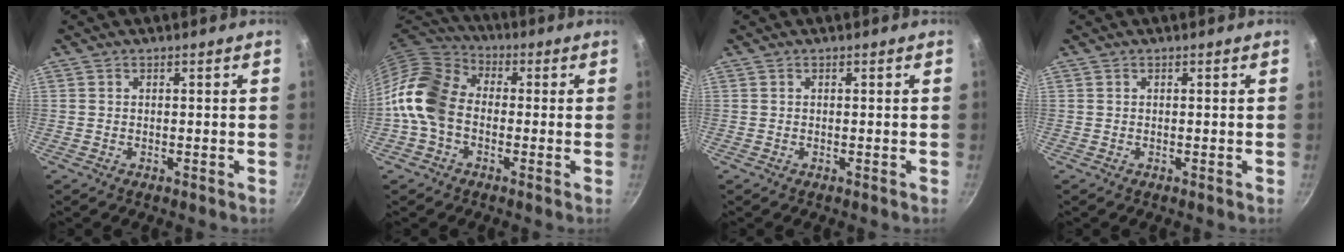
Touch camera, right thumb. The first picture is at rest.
{"total": 12.6, "force": [-2.1, 9.3, 8.2], "torque": [-0.132, 0.033, -0.066]}
{"total": 0.0}
{"total": 0.0}